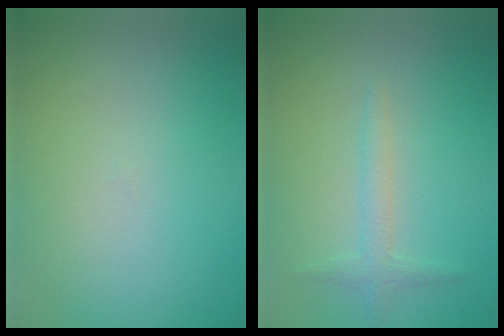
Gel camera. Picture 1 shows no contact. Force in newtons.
{"total": 1.7, "press": 1.7, "slide": 0.1}